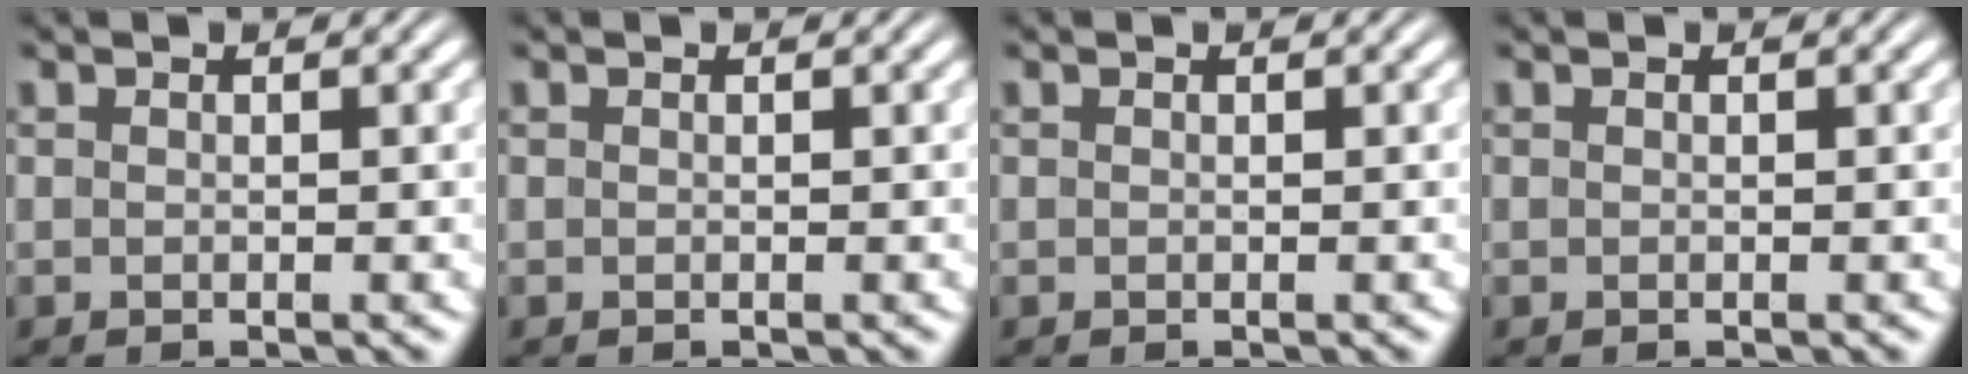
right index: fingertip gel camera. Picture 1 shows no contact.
{"total": 0.0}
{"total": 0.0}
{"total": 0.0}